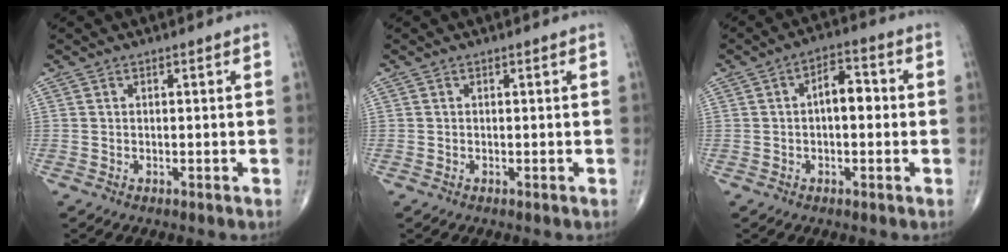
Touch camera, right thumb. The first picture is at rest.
{"total": 0.0}
{"total": 6.3, "force": [0.2, 3.3, 5.3], "torque": [-0.068, 0.021, -0.007]}